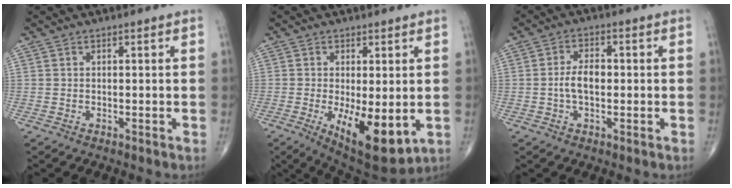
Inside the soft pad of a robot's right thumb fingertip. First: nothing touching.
{"total": 12.0, "force": [-2.6, 4.7, 10.7], "torque": [-0.162, -0.025, -0.024]}
{"total": 4.7, "force": [-0.4, 2.6, 3.9], "torque": [-0.075, 0.012, -0.012]}